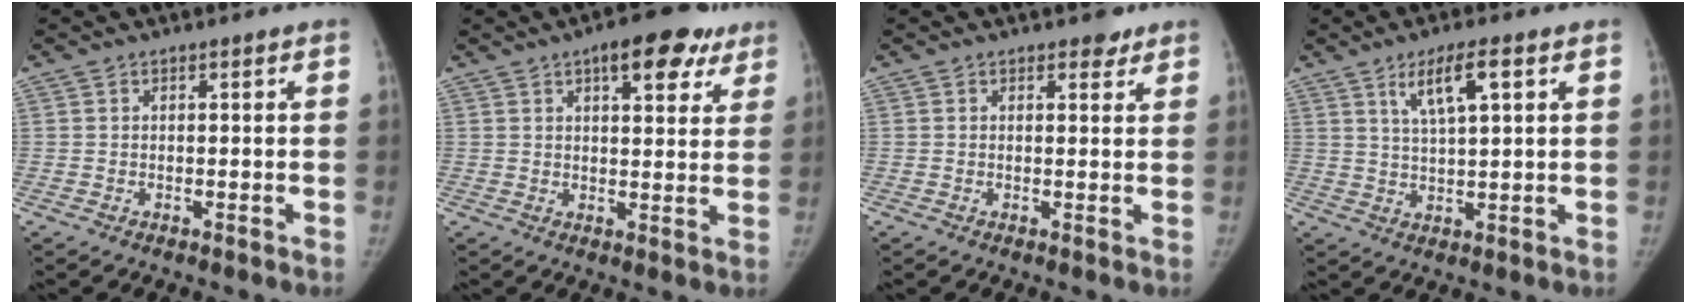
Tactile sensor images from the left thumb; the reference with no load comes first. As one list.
[{"total": 11.0, "force": [6.2, 4.9, 7.6], "torque": [-0.061, -0.011, 0.079]}, {"total": 1.9, "force": [1.5, 1.1, 0.5], "torque": [0.010, -0.007, 0.016]}, {"total": 7.0, "force": [3.2, 1.6, 6.0], "torque": [-0.105, -0.009, 0.060]}]